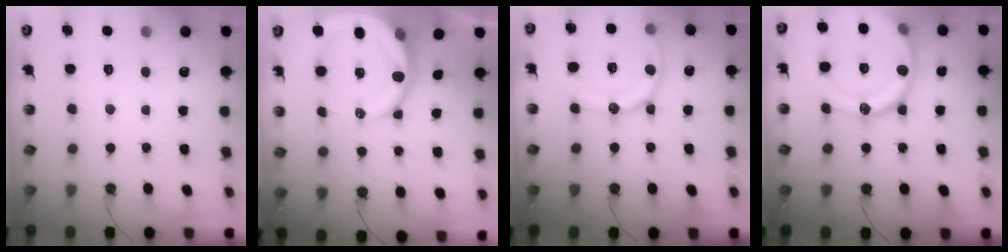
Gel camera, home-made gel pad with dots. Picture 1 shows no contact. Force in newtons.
{"total": 15.0, "press": 14.9, "slide": 2.0}
{"total": 14.4, "press": 14.3, "slide": 1.5}
{"total": 20.8, "press": 20.7, "slide": 2.5}